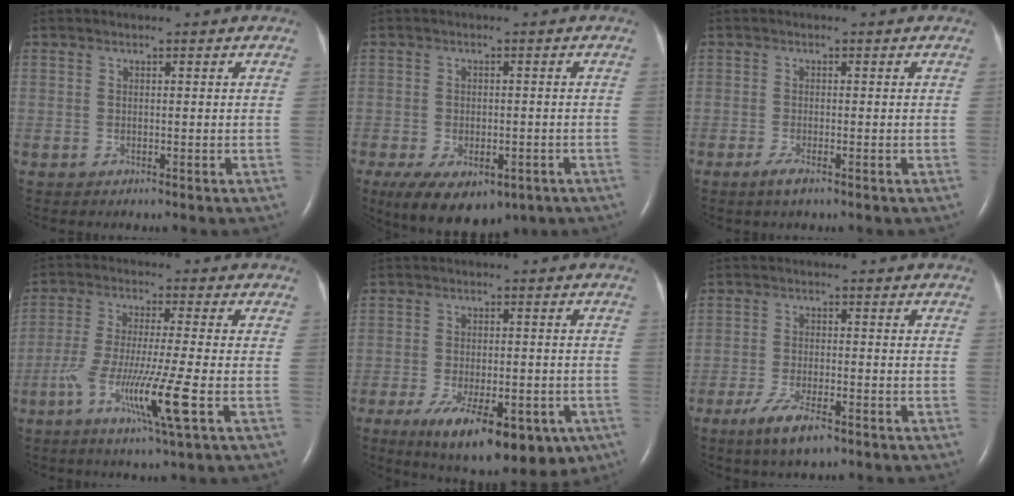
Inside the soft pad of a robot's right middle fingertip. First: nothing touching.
{"total": 11.9, "force": [-7.0, 6.2, 7.3], "torque": [-0.136, -0.011, -0.093]}
{"total": 1.7, "force": [-1.0, 0.2, 1.3], "torque": [-0.034, -0.006, -0.022]}
{"total": 10.5, "force": [-3.9, -0.6, 9.8], "torque": [-0.192, -0.023, -0.074]}
{"total": 16.8, "force": [-9.3, 6.9, 12.2], "torque": [-0.155, -0.015, -0.127]}
{"total": 6.0, "force": [-3.8, 1.3, 4.4], "torque": [-0.093, -0.012, -0.064]}